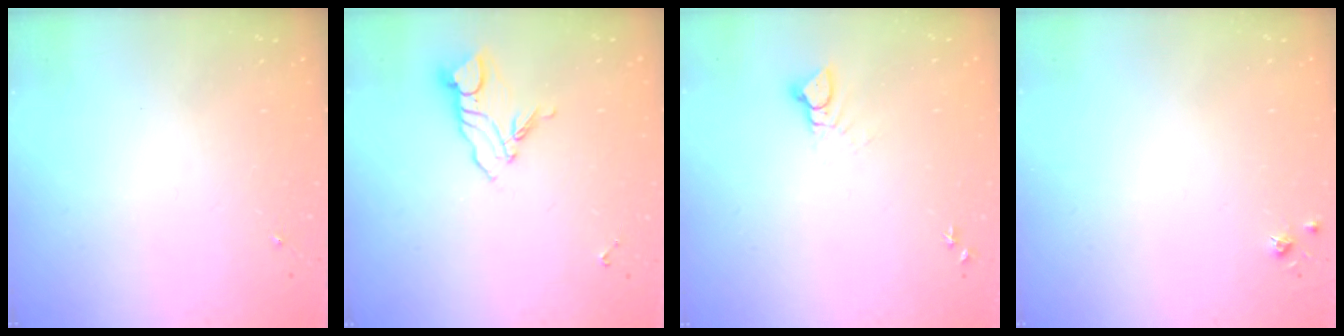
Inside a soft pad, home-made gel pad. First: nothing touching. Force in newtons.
{"total": 8.5, "press": 8.4, "slide": 0.9}
{"total": 3.7, "press": 3.7, "slide": 0.3}
{"total": 3.8, "press": 3.8, "slide": 0.5}